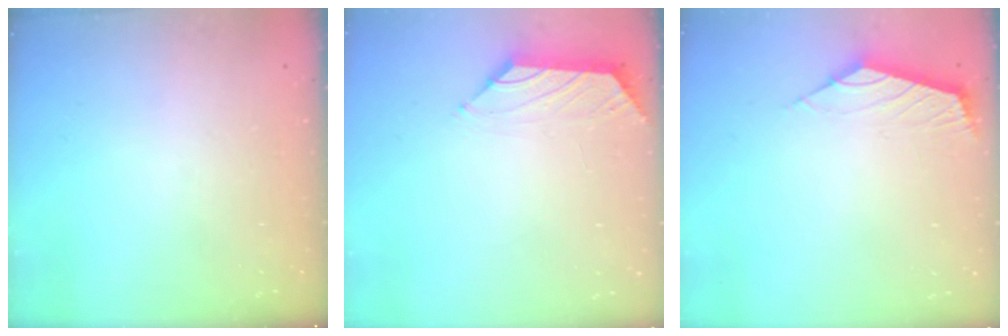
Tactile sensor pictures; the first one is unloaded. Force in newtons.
{"total": 0.0}
{"total": 2.3, "press": 2.2, "slide": 0.4}